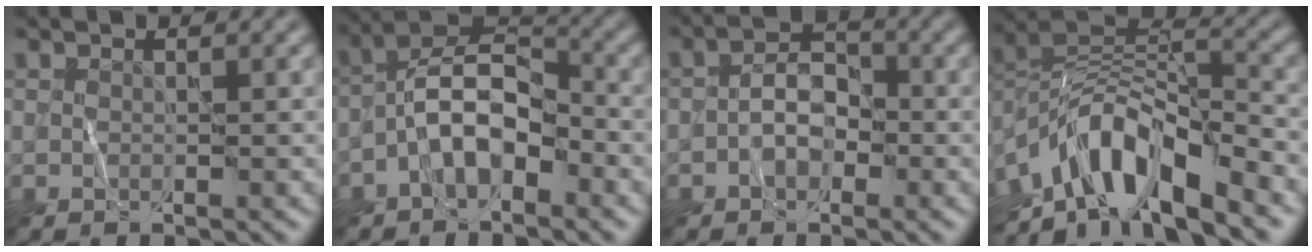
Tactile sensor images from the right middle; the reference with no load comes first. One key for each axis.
{"total": 5.7, "fx": -2.5, "fy": 2.6, "fz": 4.3, "tx": -0.076, "ty": 0.018, "tz": -0.056}
{"total": 2.6, "fx": -0.9, "fy": 1.6, "fz": 1.8, "tx": -0.027, "ty": 0.010, "tz": -0.022}
{"total": 9.7, "fx": -6.1, "fy": 3.3, "fz": 6.7, "tx": -0.105, "ty": 0.007, "tz": -0.125}